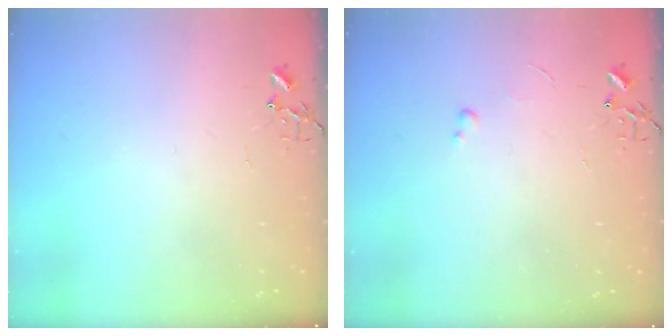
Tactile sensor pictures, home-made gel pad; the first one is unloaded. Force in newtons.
{"total": 2.0, "press": 2.0, "slide": 0.3}